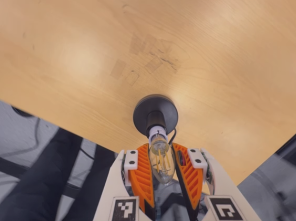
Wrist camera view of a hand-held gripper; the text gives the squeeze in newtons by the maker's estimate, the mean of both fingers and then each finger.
{"total": 10.6, "left": 9.8, "right": 11.3}